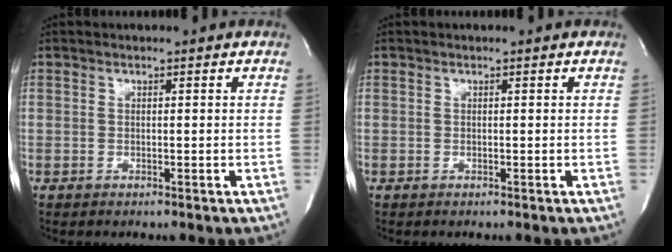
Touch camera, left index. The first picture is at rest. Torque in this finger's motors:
{"motor_torque": [-0.01, 0.02, -0.01, 0.00]}